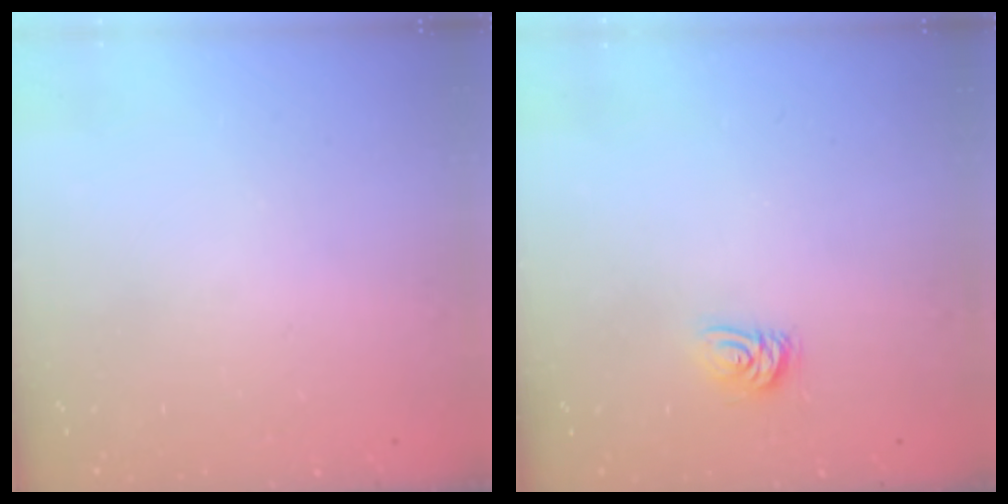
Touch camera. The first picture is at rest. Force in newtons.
{"total": 3.8, "press": 3.7, "slide": 0.5}